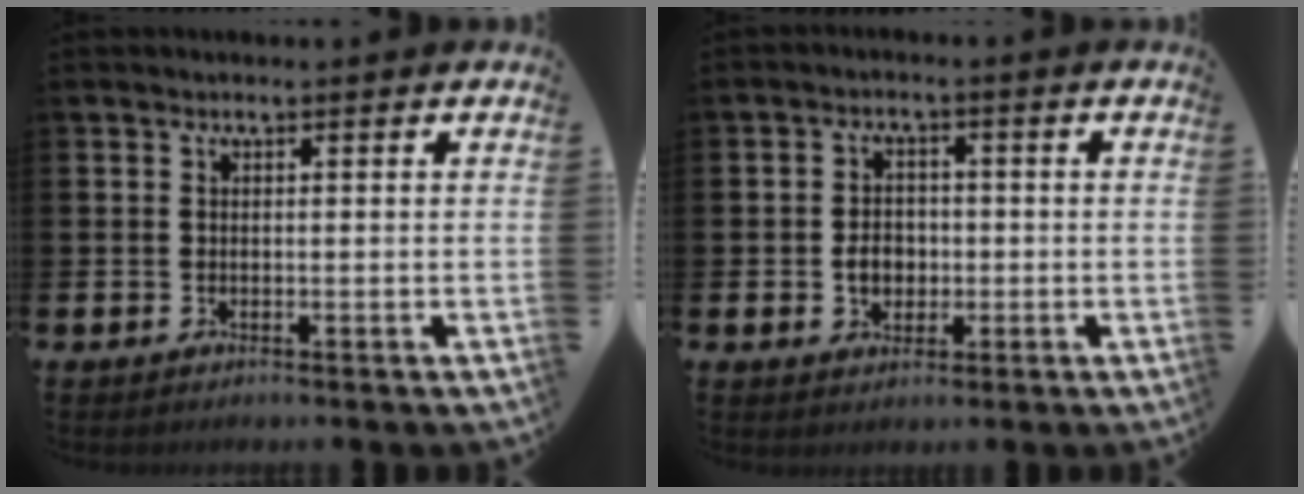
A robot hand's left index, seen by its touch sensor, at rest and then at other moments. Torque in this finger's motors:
{"motor_torque": [0.97, 0.18, 0.17, 0.10]}